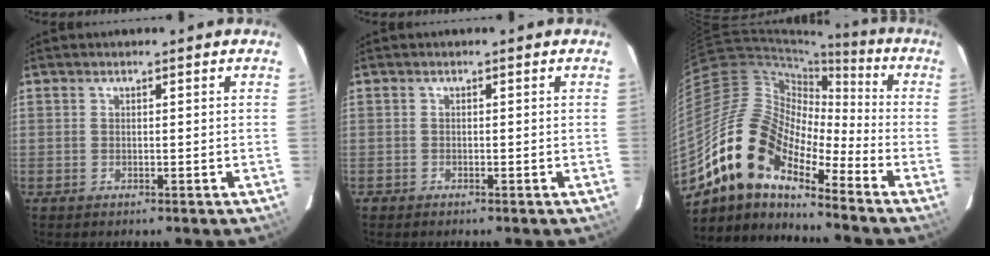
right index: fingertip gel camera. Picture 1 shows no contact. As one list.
[{"total": 0.8, "force": [-0.5, 0.5, -0.3], "torque": [0.001, 0.001, -0.010]}, {"total": 16.5, "force": [-12.0, 6.4, 9.3], "torque": [-0.156, -0.004, -0.242]}]